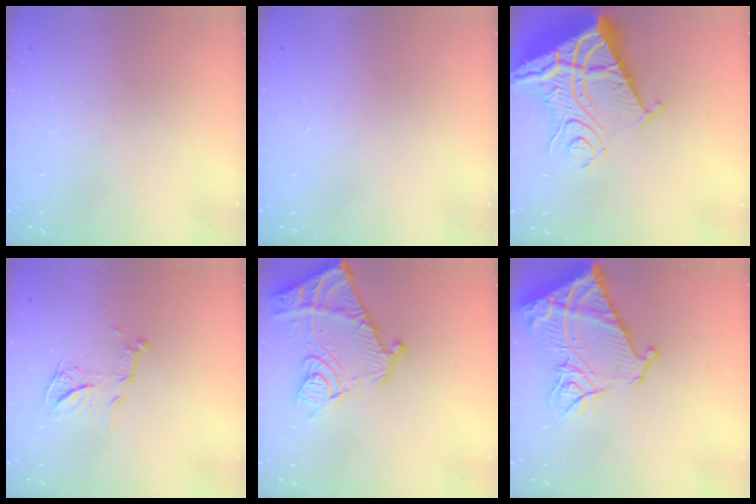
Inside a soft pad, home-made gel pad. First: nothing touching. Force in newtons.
{"total": 1.6, "press": 1.5, "slide": 0.1}
{"total": 16.7, "press": 16.6, "slide": 2.2}
{"total": 11.0, "press": 10.9, "slide": 0.4}
{"total": 14.3, "press": 14.3, "slide": 1.4}
{"total": 17.0, "press": 16.8, "slide": 2.0}